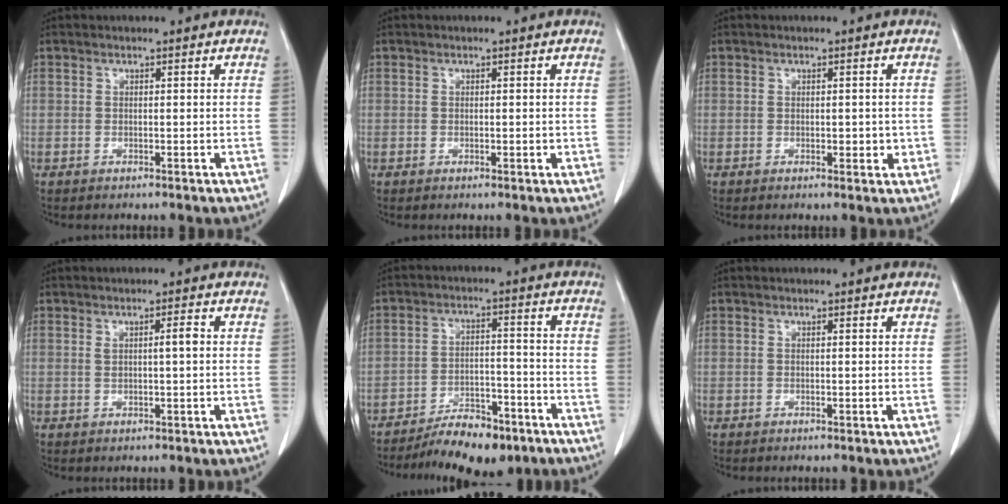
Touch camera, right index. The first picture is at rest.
{"total": 0.8, "force": [-0.1, 0.4, 0.7], "torque": [-0.009, 0.000, 0.002]}
{"total": 2.3, "force": [-0.1, 1.4, 1.9], "torque": [-0.018, -0.001, 0.003]}
{"total": 2.1, "force": [0.4, 0.1, 2.1], "torque": [-0.034, 0.002, 0.007]}
{"total": 9.9, "force": [-7.8, 3.8, 4.9], "torque": [-0.070, 0.008, -0.125]}
{"total": 0.0}